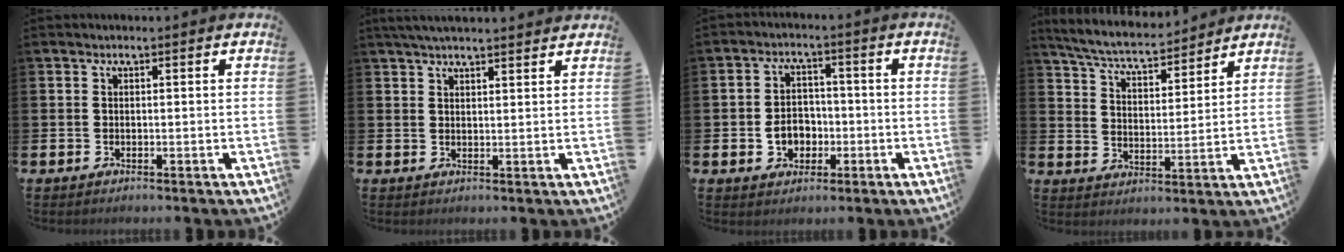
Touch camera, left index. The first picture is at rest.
{"total": 3.6, "force": [3.4, 0.4, 1.1], "torque": [-0.024, -0.008, 0.062]}
{"total": 4.7, "force": [-1.2, 3.8, 2.5], "torque": [-0.041, 0.004, -0.029]}
{"total": 6.3, "force": [6.0, 1.1, 1.7], "torque": [-0.057, -0.040, 0.102]}